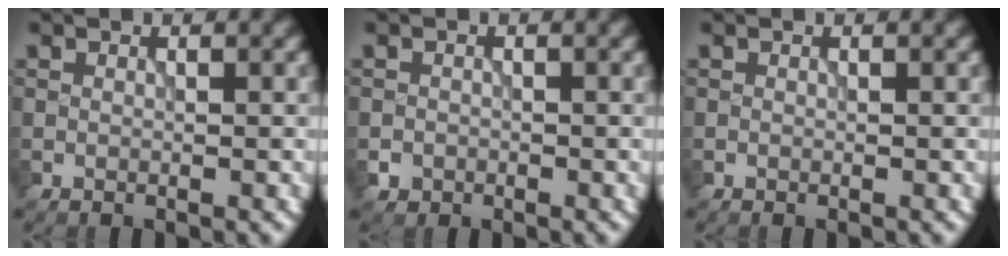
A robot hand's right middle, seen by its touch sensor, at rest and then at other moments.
{"total": 1.0, "force": [-0.5, 0.9, 0.0], "torque": [0.009, -0.003, -0.009]}
{"total": 0.0}